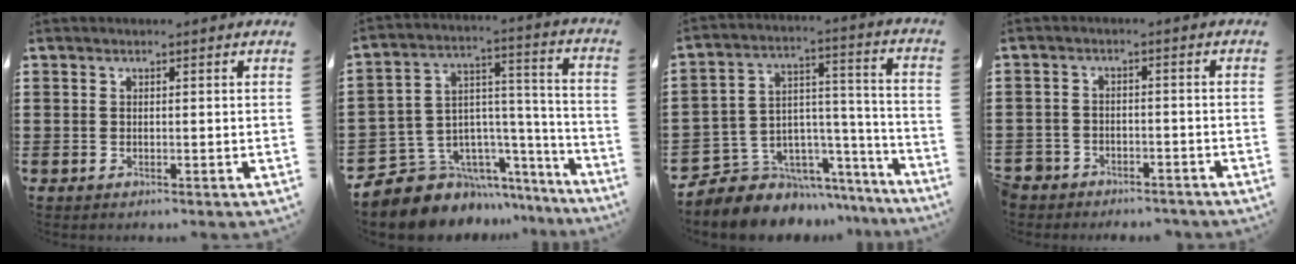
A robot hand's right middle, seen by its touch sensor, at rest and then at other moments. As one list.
[{"total": 8.8, "force": [-7.0, 5.3, 1.1], "torque": [-0.043, 0.004, -0.127]}, {"total": 7.0, "force": [-5.5, 4.3, -0.3], "torque": [-0.009, 0.009, -0.099]}, {"total": 3.3, "force": [-3.1, 1.0, -0.3], "torque": [-0.002, 0.001, -0.070]}]